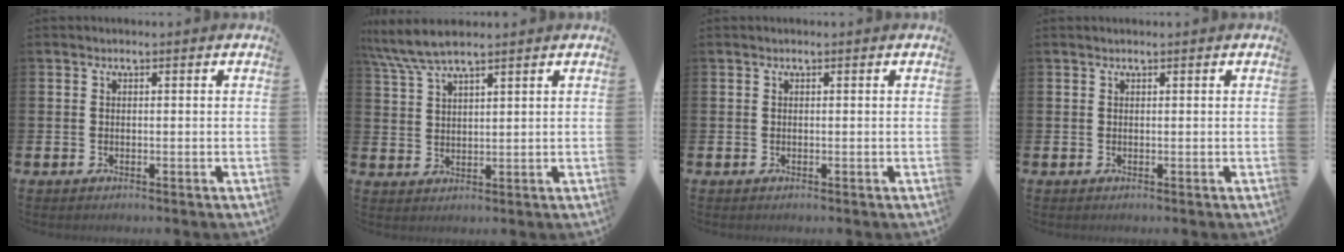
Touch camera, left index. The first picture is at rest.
{"total": 6.1, "force": [5.4, 0.8, 2.7], "torque": [-0.074, -0.014, 0.101]}
{"total": 0.0}
{"total": 0.0}